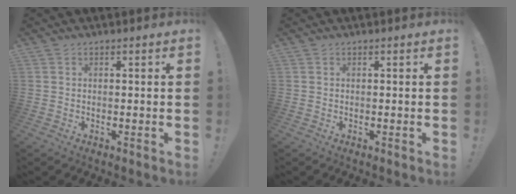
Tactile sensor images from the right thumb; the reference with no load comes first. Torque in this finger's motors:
{"motor_torque": [-0.04, 0.03, 0.01, 0.01, 0.00]}